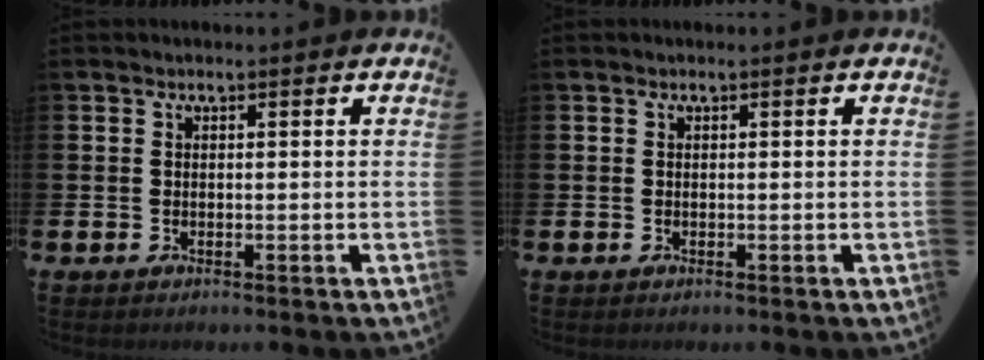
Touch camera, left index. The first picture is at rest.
{"total": 0.0}